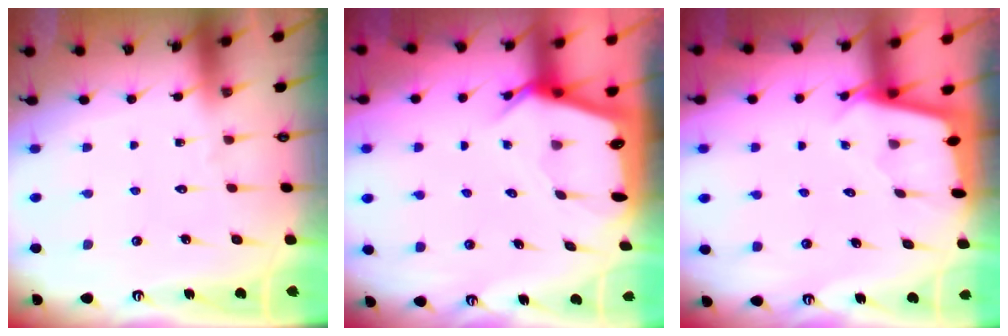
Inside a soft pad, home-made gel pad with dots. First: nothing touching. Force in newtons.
{"total": 4.3, "press": 4.3, "slide": 0.5}
{"total": 1.9, "press": 1.9, "slide": 0.2}